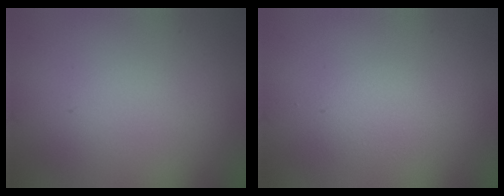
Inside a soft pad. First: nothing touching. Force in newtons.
{"total": 1.2, "press": 1.2, "slide": 0.1}